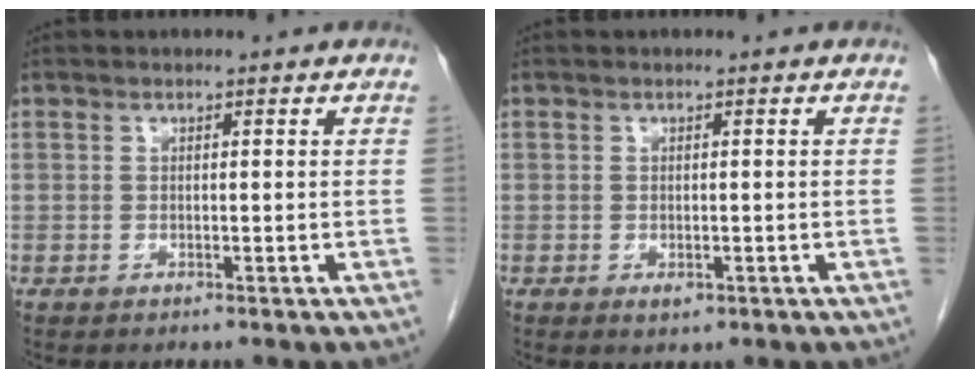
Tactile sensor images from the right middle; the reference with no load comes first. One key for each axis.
{"total": 1.2, "fx": -0.5, "fy": 0.6, "fz": 0.9, "tx": -0.008, "ty": -0.002, "tz": -0.002}